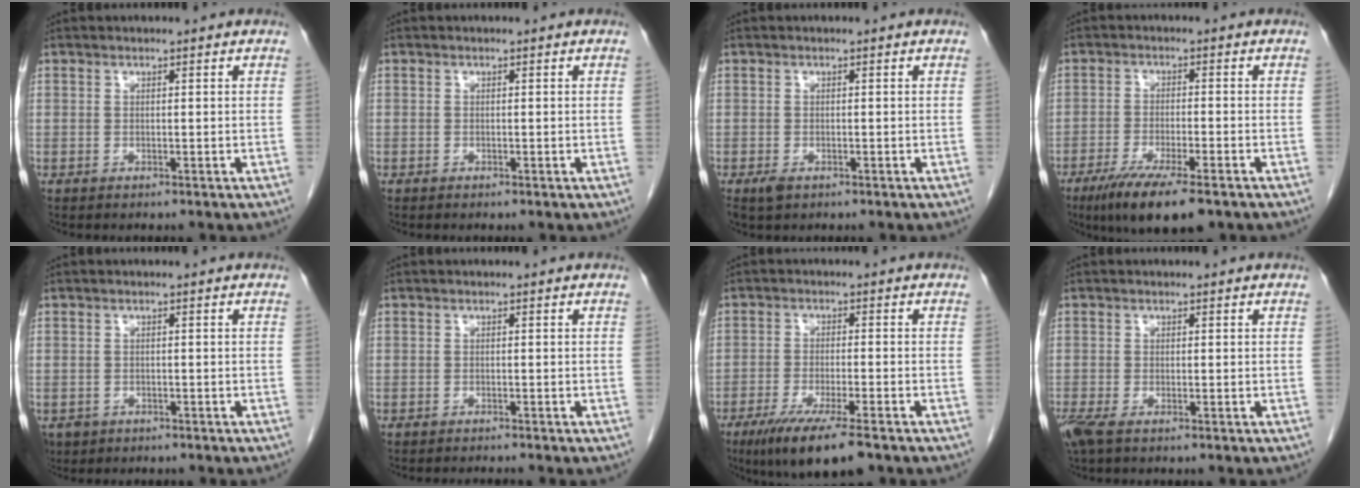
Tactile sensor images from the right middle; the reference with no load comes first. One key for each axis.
{"total": 0.0}
{"total": 1.6, "fx": -0.9, "fy": 0.9, "fz": 1.0, "tx": -0.022, "ty": -0.001, "tz": -0.009}
{"total": 10.2, "fx": -6.9, "fy": 1.5, "fz": 7.3, "tx": -0.122, "ty": -0.023, "tz": -0.108}
{"total": 3.2, "fx": -2.0, "fy": 2.4, "fz": 0.6, "tx": -0.013, "ty": 0.000, "tz": -0.031}
{"total": 1.2, "fx": -1.2, "fy": -0.3, "fz": 0.2, "tx": -0.003, "ty": -0.003, "tz": -0.019}
{"total": 9.8, "fx": -6.7, "fy": 0.9, "fz": 7.1, "tx": -0.121, "ty": -0.025, "tz": -0.106}
{"total": 2.8, "fx": -1.7, "fy": 0.8, "fz": 2.0, "tx": -0.051, "ty": -0.011, "tz": -0.033}